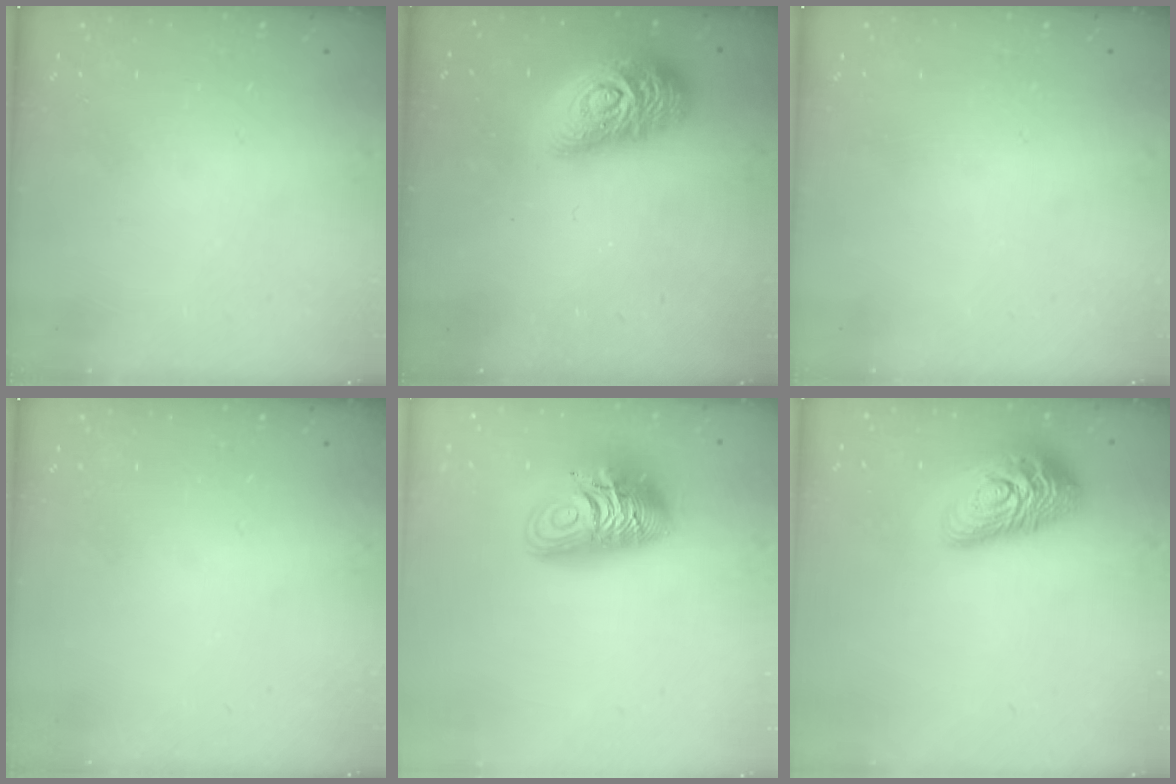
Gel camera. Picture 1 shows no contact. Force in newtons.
{"total": 18.5, "press": 18.5, "slide": 1.0}
{"total": 0.0}
{"total": 0.0}
{"total": 12.9, "press": 12.8, "slide": 1.3}
{"total": 16.3, "press": 16.2, "slide": 0.8}